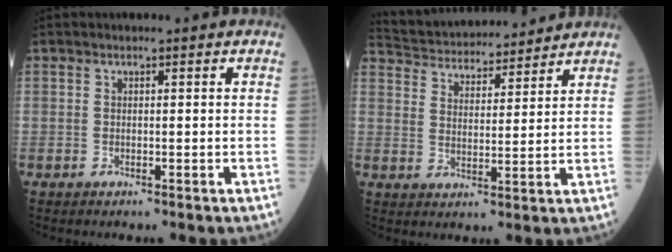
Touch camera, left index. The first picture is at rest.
{"total": 14.6, "force": [13.8, 2.7, 3.8], "torque": [-0.069, 0.026, 0.219]}